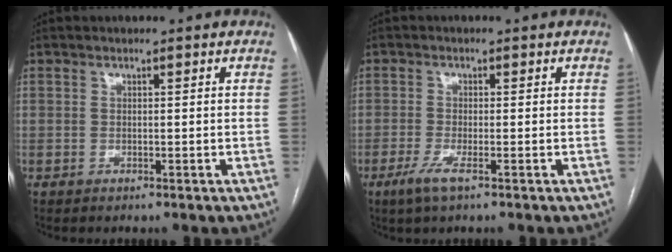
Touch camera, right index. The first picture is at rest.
{"total": 3.2, "force": [-1.9, 0.2, 2.6], "torque": [-0.055, -0.008, -0.039]}